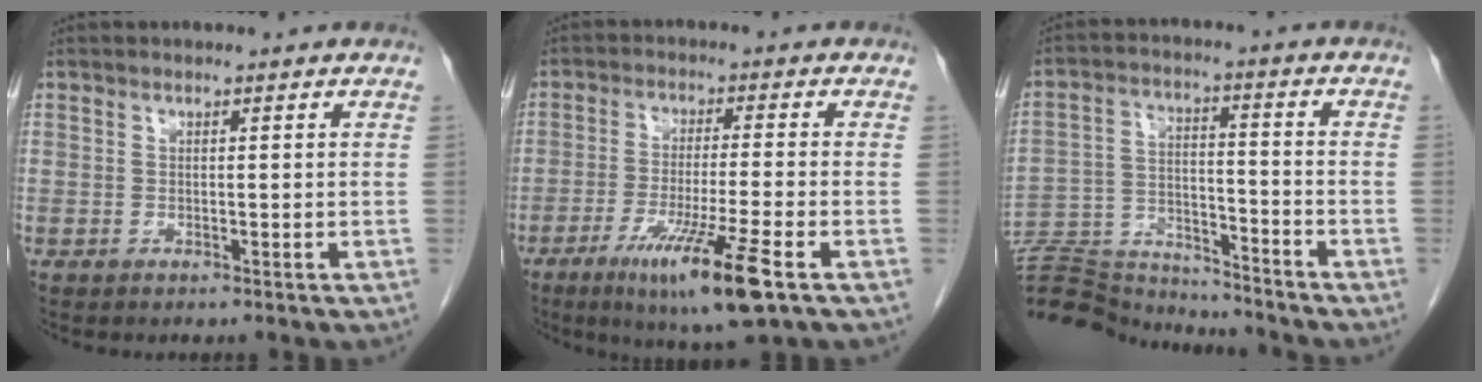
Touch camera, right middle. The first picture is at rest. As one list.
[{"total": 11.5, "force": [-5.9, -0.3, 9.8], "torque": [-0.179, -0.036, -0.096]}, {"total": 18.8, "force": [-18.0, 2.4, 5.0], "torque": [-0.113, 0.000, -0.290]}]